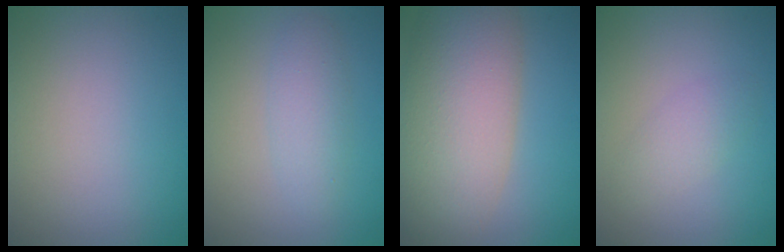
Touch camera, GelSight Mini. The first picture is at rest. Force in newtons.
{"total": 2.4, "press": 2.4, "slide": 0.0}
{"total": 10.2, "press": 10.2, "slide": 0.5}
{"total": 1.8, "press": 1.8, "slide": 0.0}